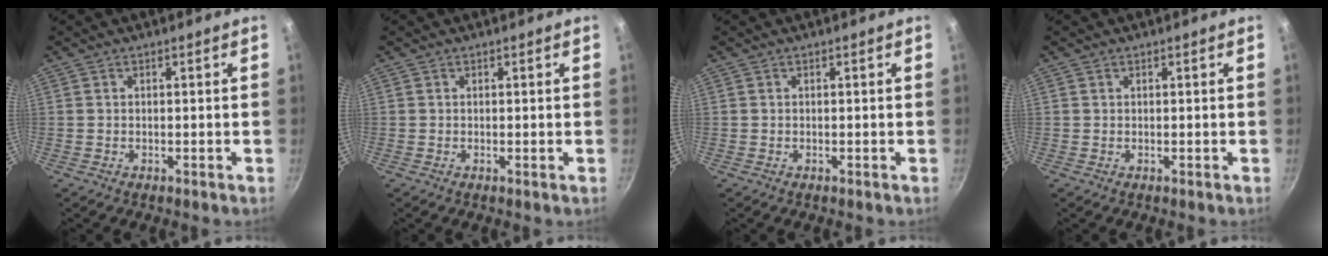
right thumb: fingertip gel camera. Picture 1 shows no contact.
{"total": 0.0}
{"total": 0.0}
{"total": 0.0}